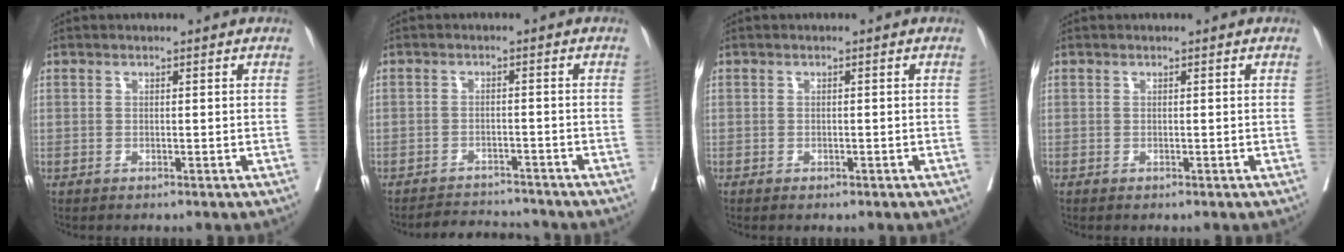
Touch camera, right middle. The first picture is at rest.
{"total": 4.8, "force": [-4.7, 0.8, -0.3], "torque": [0.002, 0.000, -0.075]}
{"total": 1.8, "force": [-1.3, 0.8, 1.0], "torque": [-0.018, -0.005, -0.012]}
{"total": 0.0}